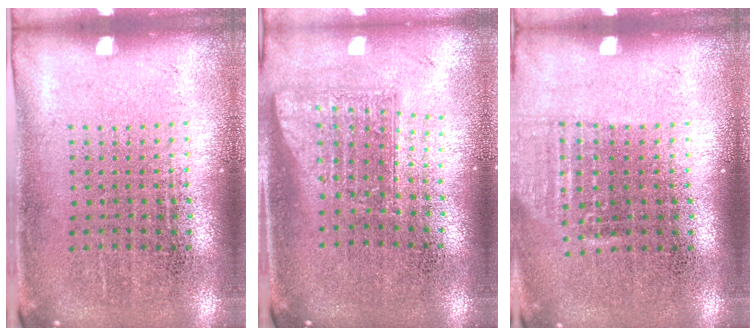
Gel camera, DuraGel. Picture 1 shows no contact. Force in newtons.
{"total": 1.7, "press": 1.3, "slide": 1.0}
{"total": 1.0, "press": 0.9, "slide": 0.4}